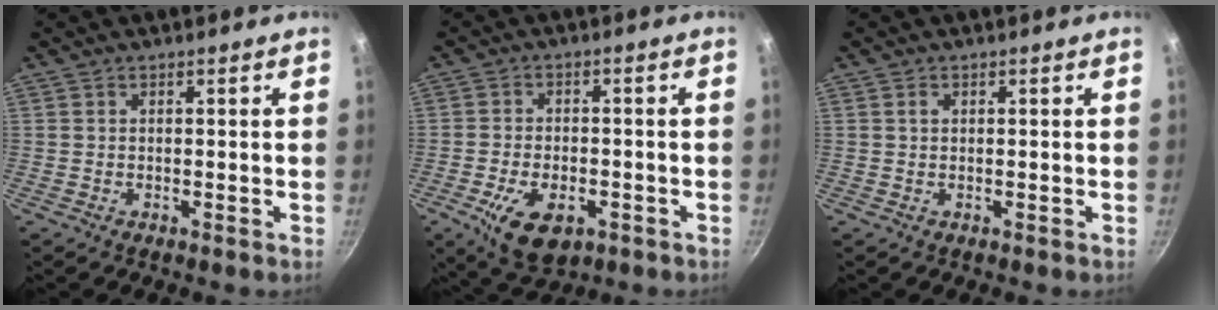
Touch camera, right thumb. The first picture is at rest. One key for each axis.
{"total": 10.5, "fx": -4.3, "fy": 6.0, "fz": 7.5, "tx": -0.118, "ty": 0.007, "tz": -0.063}
{"total": 0.9, "fx": 0.3, "fy": 0.6, "fz": 0.5, "tx": -0.009, "ty": 0.001, "tz": 0.005}